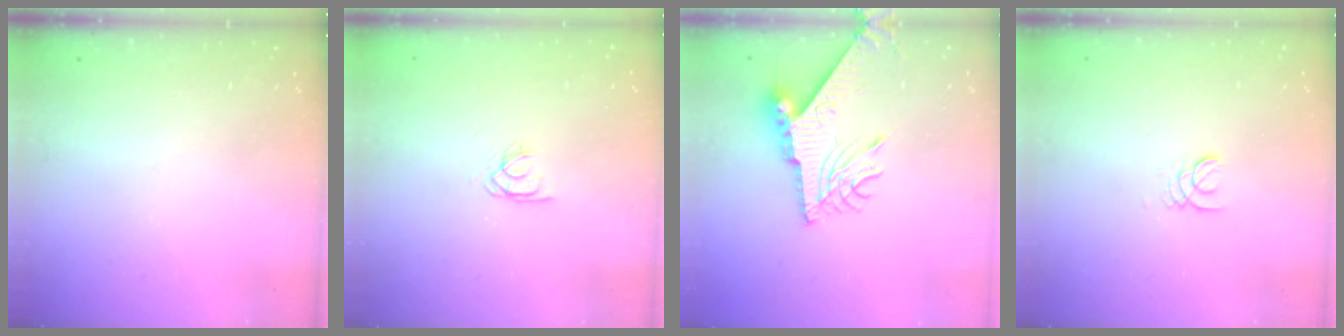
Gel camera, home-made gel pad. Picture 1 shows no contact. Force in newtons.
{"total": 1.7, "press": 1.6, "slide": 0.4}
{"total": 9.1, "press": 9.1, "slide": 1.2}
{"total": 1.2, "press": 1.2, "slide": 0.0}